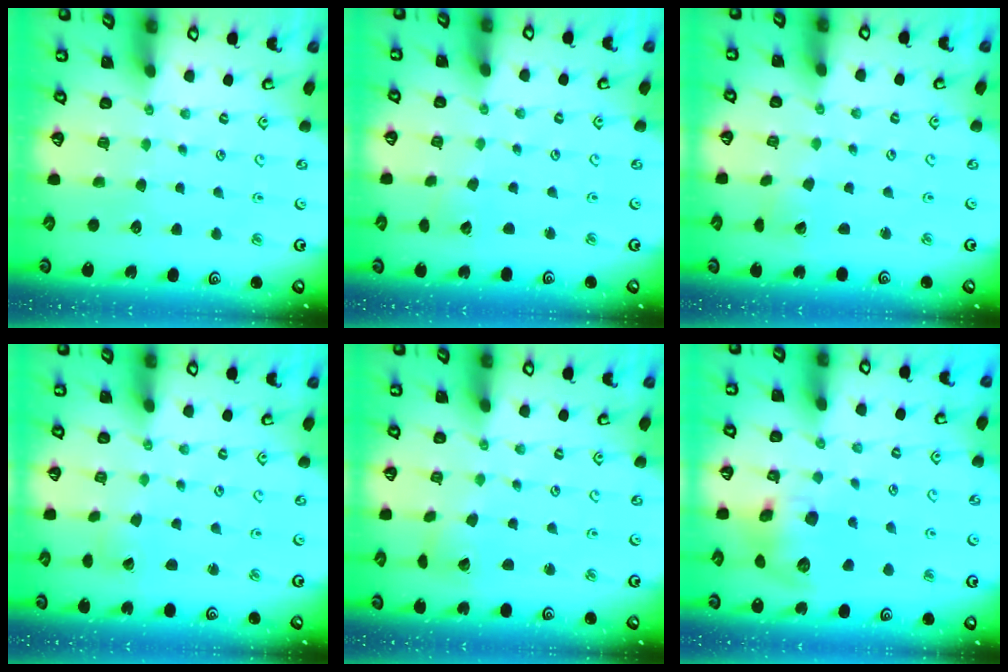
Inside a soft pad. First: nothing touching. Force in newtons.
{"total": 3.1, "press": 3.1, "slide": 0.3}
{"total": 2.1, "press": 2.1, "slide": 0.2}
{"total": 0.8, "press": 0.8, "slide": 0.1}
{"total": 3.3, "press": 3.3, "slide": 0.3}
{"total": 11.0, "press": 10.8, "slide": 1.8}